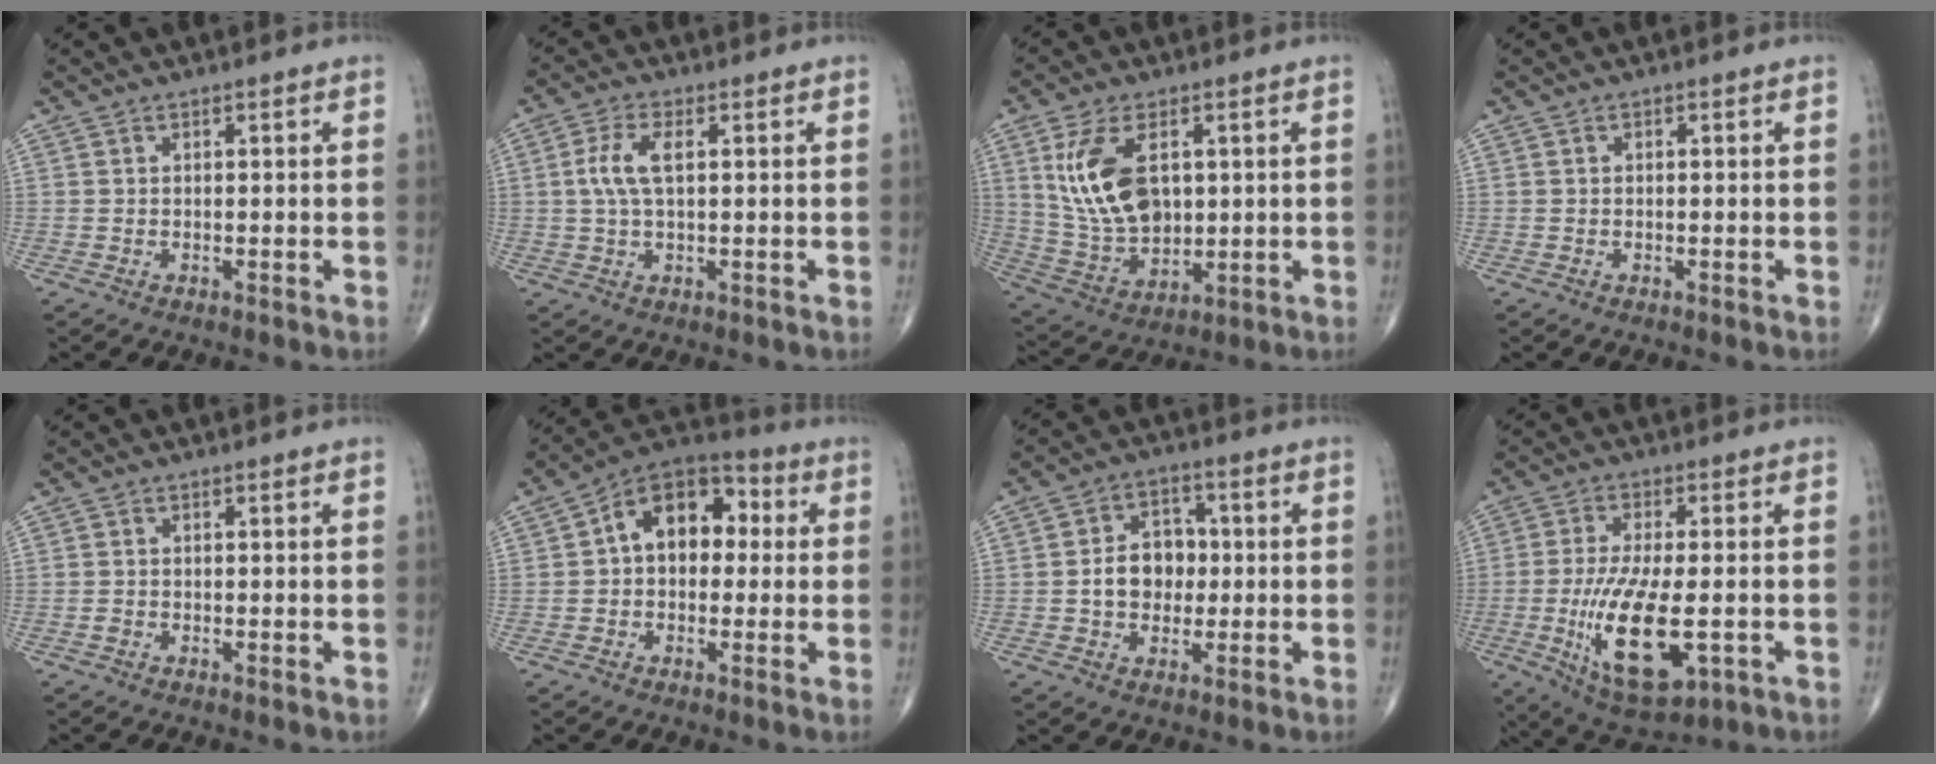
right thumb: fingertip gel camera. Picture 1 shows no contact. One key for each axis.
{"total": 5.9, "fx": 0.9, "fy": 2.5, "fz": 5.2, "tx": -0.122, "ty": 0.008, "tz": 0.017}
{"total": 14.2, "fx": 3.6, "fy": 8.4, "fz": 10.9, "tx": -0.203, "ty": -0.017, "tz": 0.082}
{"total": 0.0}
{"total": 0.7, "fx": -0.3, "fy": 0.4, "fz": 0.4, "tx": -0.008, "ty": -0.001, "tz": -0.007}
{"total": 12.8, "fx": 1.8, "fy": 8.6, "fz": 9.3, "tx": -0.107, "ty": 0.032, "tz": 0.012}
{"total": 8.5, "fx": -0.4, "fy": 6.6, "fz": 5.3, "tx": -0.056, "ty": 0.019, "tz": -0.012}
{"total": 15.8, "fx": -3.5, "fy": 6.2, "fz": 14.1, "tx": -0.260, "ty": -0.015, "tz": -0.046}